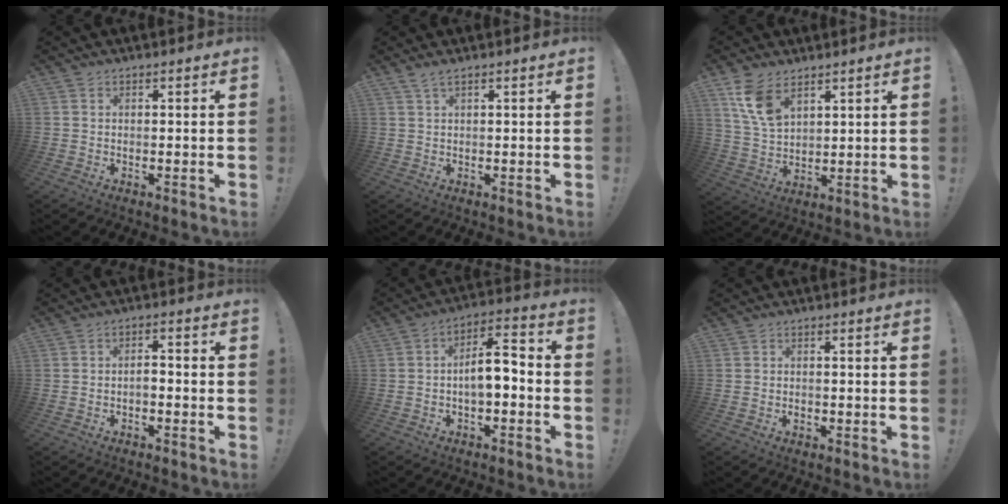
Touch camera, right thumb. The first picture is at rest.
{"total": 2.1, "force": [1.4, 0.3, 1.5], "torque": [-0.035, -0.002, 0.026]}
{"total": 10.0, "force": [6.2, 5.5, 5.7], "torque": [-0.109, -0.027, 0.118]}
{"total": 2.7, "force": [-1.4, 0.9, 2.1], "torque": [-0.034, 0.004, -0.026]}
{"total": 9.0, "force": [-1.3, 3.6, 8.1], "torque": [-0.120, 0.008, -0.022]}
{"total": 0.6, "force": [-0.4, 0.2, 0.3], "torque": [-0.004, -0.001, -0.007]}